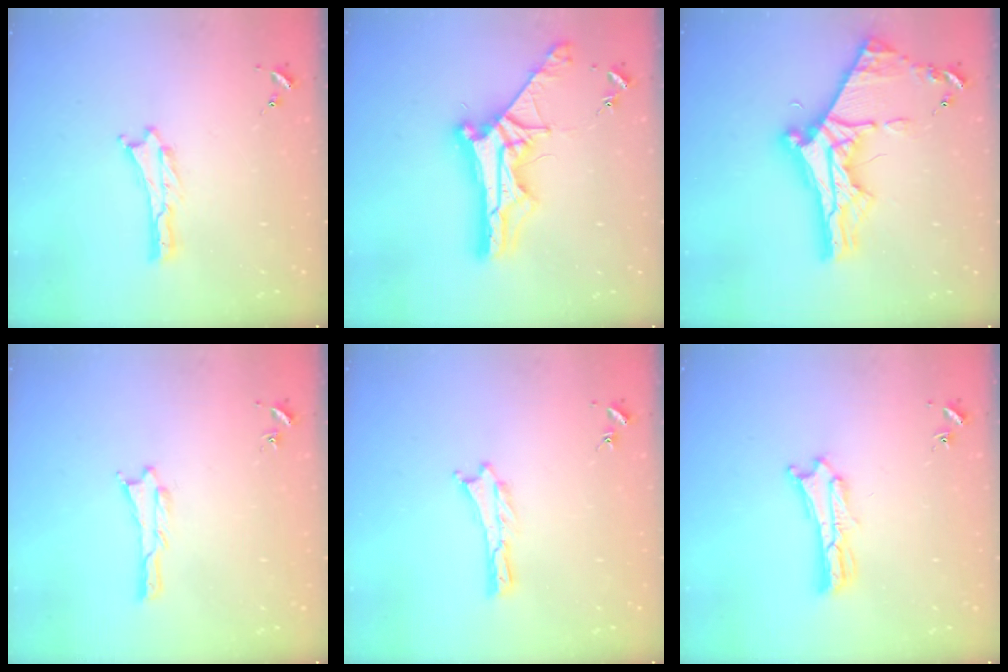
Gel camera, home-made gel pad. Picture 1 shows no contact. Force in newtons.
{"total": 9.8, "press": 9.7, "slide": 0.9}
{"total": 10.7, "press": 10.6, "slide": 1.4}
{"total": 0.0}
{"total": 0.0}
{"total": 2.5, "press": 2.5, "slide": 0.2}